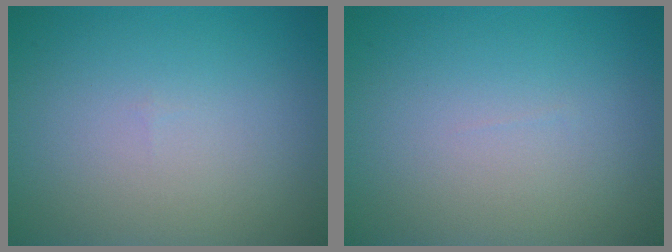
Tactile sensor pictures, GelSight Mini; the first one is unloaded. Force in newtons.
{"total": 0.0}